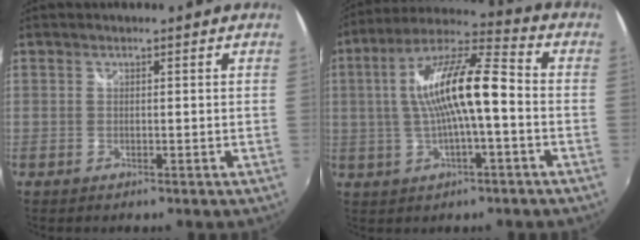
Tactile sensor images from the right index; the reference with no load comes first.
{"total": 14.5, "force": [-0.6, 3.0, 14.2], "torque": [-0.260, 0.021, -0.010]}